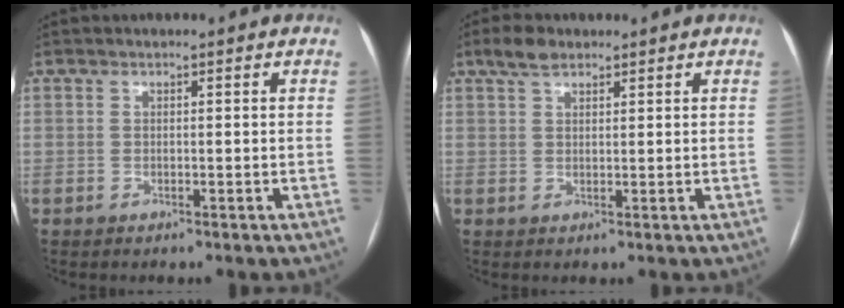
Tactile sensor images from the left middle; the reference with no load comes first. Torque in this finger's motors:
{"motor_torque": [0.36, -0.29, 0.00, 0.00]}